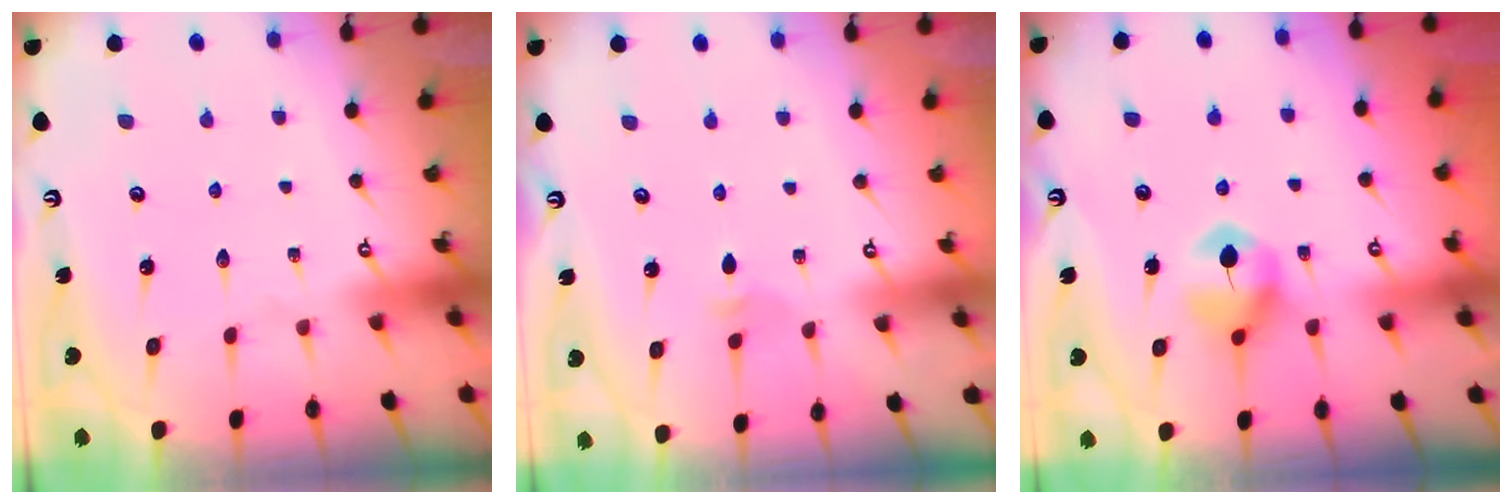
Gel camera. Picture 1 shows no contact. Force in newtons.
{"total": 2.8, "press": 2.7, "slide": 0.6}
{"total": 7.4, "press": 7.4, "slide": 0.2}